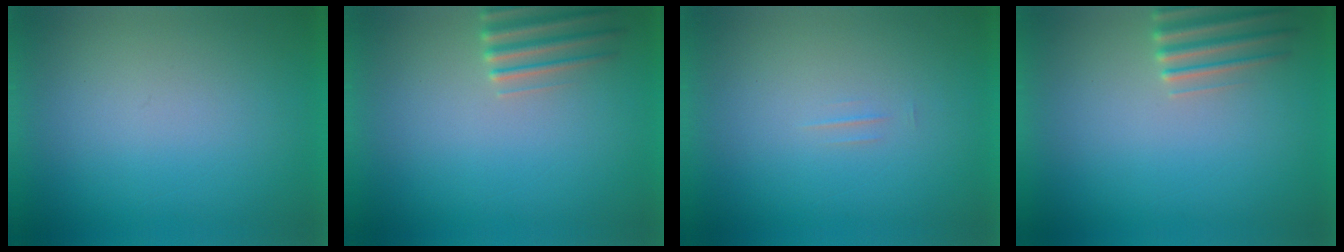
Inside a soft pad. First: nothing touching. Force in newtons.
{"total": 2.8}
{"total": 1.3}
{"total": 2.8}